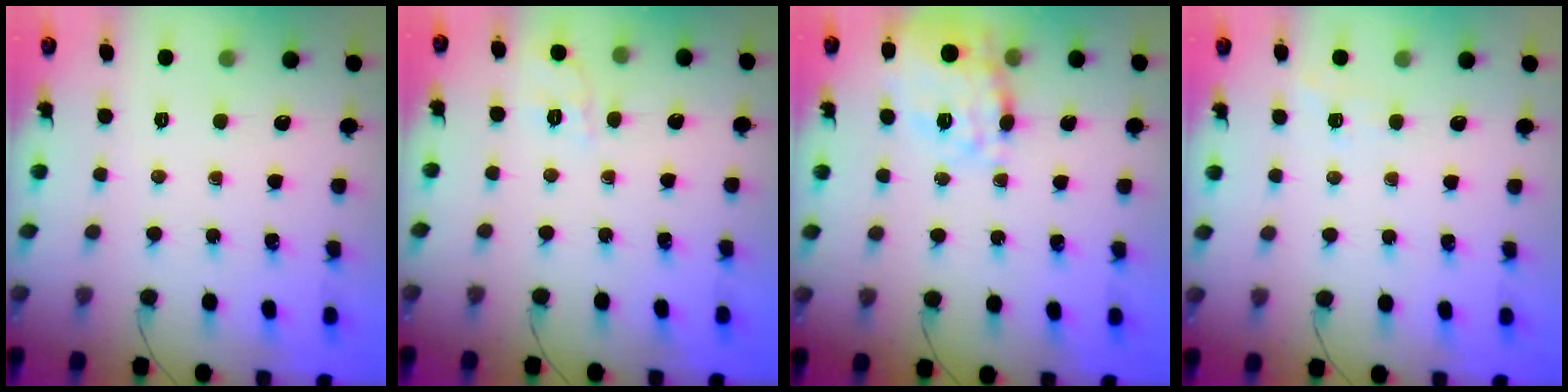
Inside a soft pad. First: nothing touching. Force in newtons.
{"total": 2.0, "press": 1.2, "slide": 1.5}
{"total": 18.0, "press": 17.8, "slide": 2.6}
{"total": 2.7, "press": 2.2, "slide": 1.6}